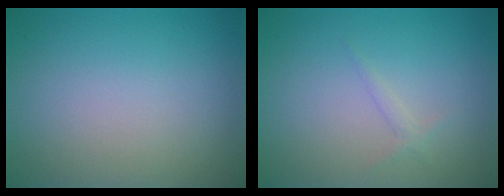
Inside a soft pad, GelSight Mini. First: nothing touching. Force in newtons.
{"total": 0.8, "press": 0.8, "slide": 0.1}